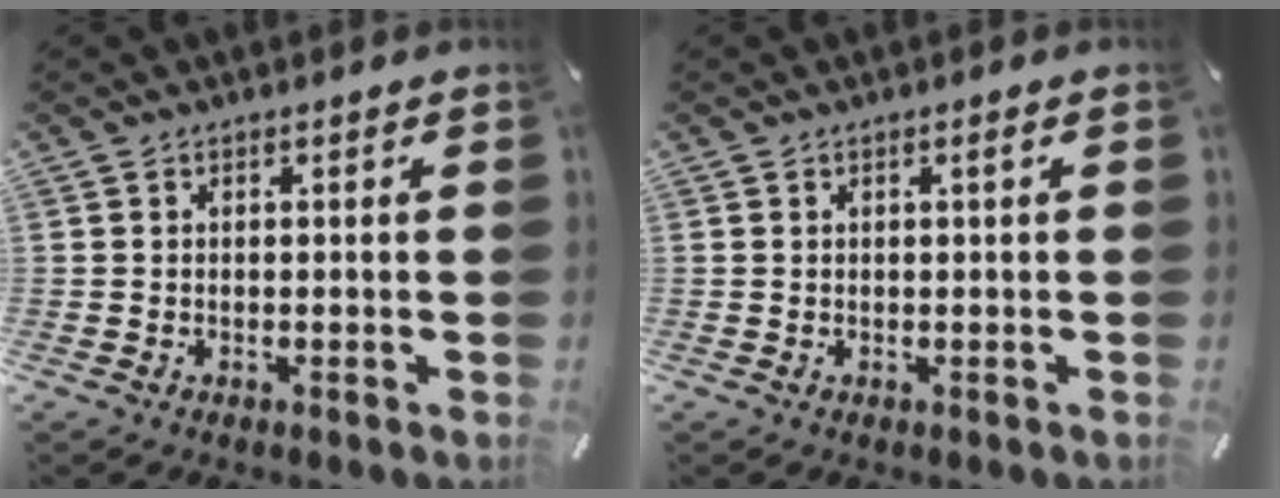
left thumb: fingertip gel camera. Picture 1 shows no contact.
{"total": 1.3, "force": [0.4, 0.0, 1.2], "torque": [-0.024, 0.000, 0.005]}